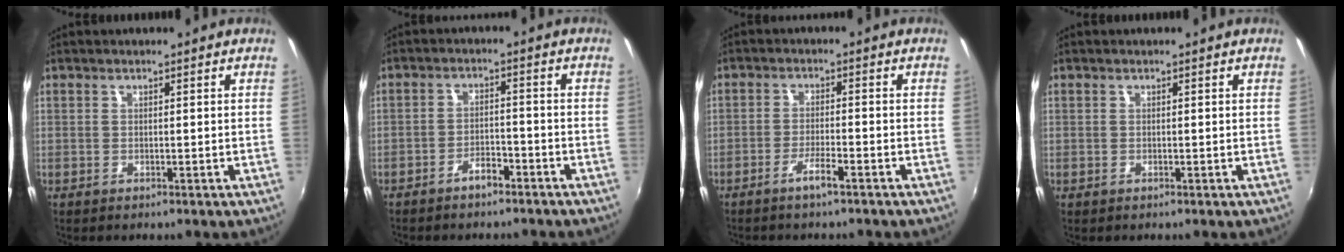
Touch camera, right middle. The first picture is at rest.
{"total": 3.8, "force": [-3.1, 1.3, 1.6], "torque": [-0.043, 0.010, -0.044]}
{"total": 3.3, "force": [-2.5, 0.1, 2.1], "torque": [-0.054, 0.002, -0.045]}
{"total": 0.0}